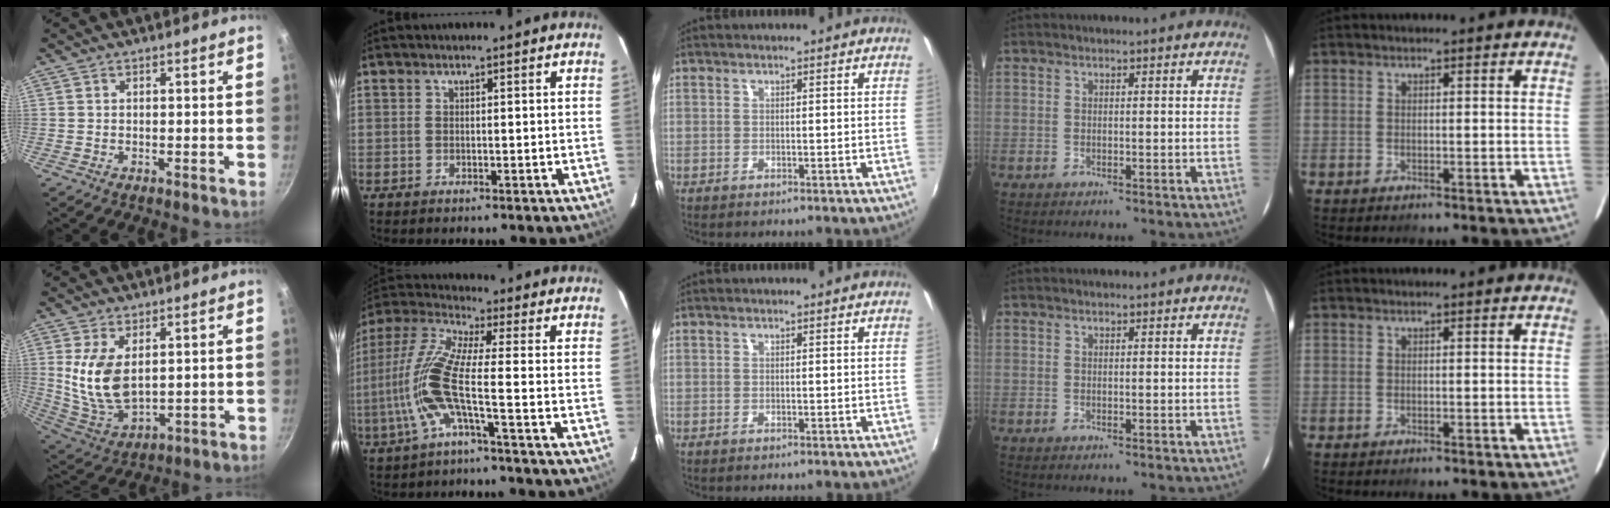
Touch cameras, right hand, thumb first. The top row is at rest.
{"thumb": {"total": 11.8, "force": [2.5, 6.6, 9.5], "torque": [-0.182, -0.029, 0.063]}, "index": {"total": 11.4, "force": [-3.1, 0.0, 11.0], "torque": [-0.235, 0.000, -0.064]}}